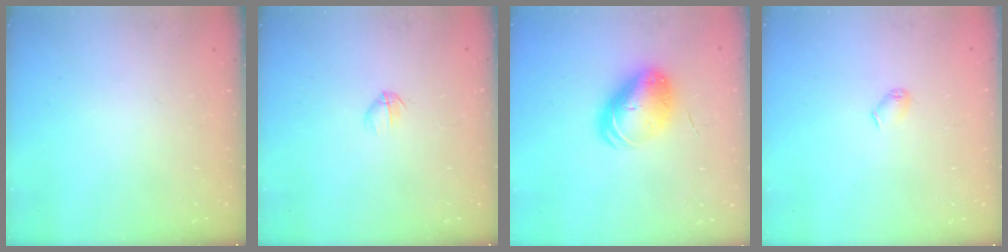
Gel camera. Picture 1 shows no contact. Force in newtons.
{"total": 3.0, "press": 2.9, "slide": 0.9}
{"total": 10.9, "press": 10.7, "slide": 2.0}
{"total": 5.0, "press": 4.9, "slide": 0.6}